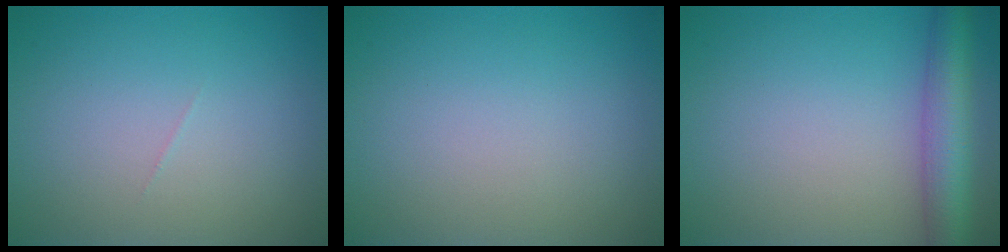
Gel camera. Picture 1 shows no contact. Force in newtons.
{"total": 0.0}
{"total": 5.3, "press": 5.3, "slide": 0.3}